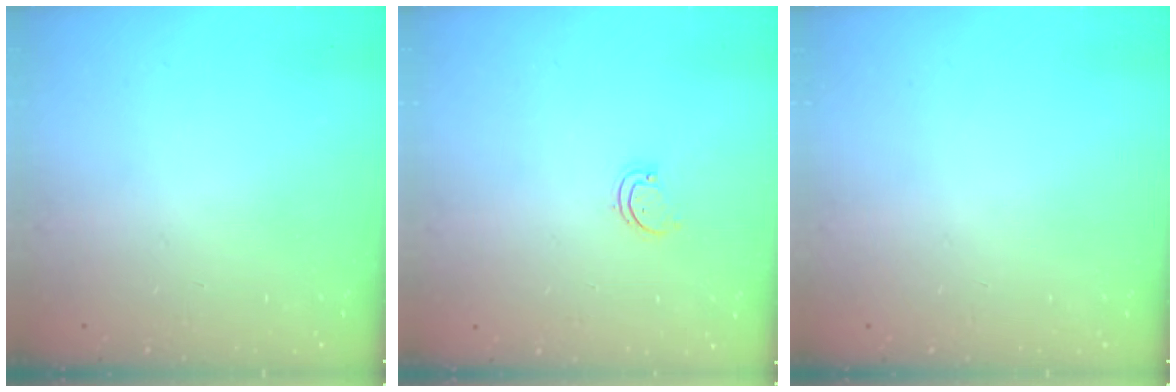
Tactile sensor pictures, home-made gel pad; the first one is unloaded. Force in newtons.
{"total": 1.7, "press": 1.7, "slide": 0.3}
{"total": 0.0}